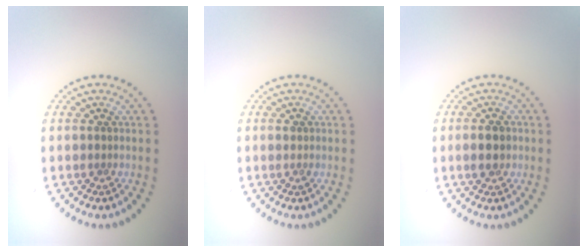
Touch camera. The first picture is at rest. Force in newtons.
{"total": 0.7, "press": 0.7, "slide": 0.1}
{"total": 2.2, "press": 2.2, "slide": 0.1}